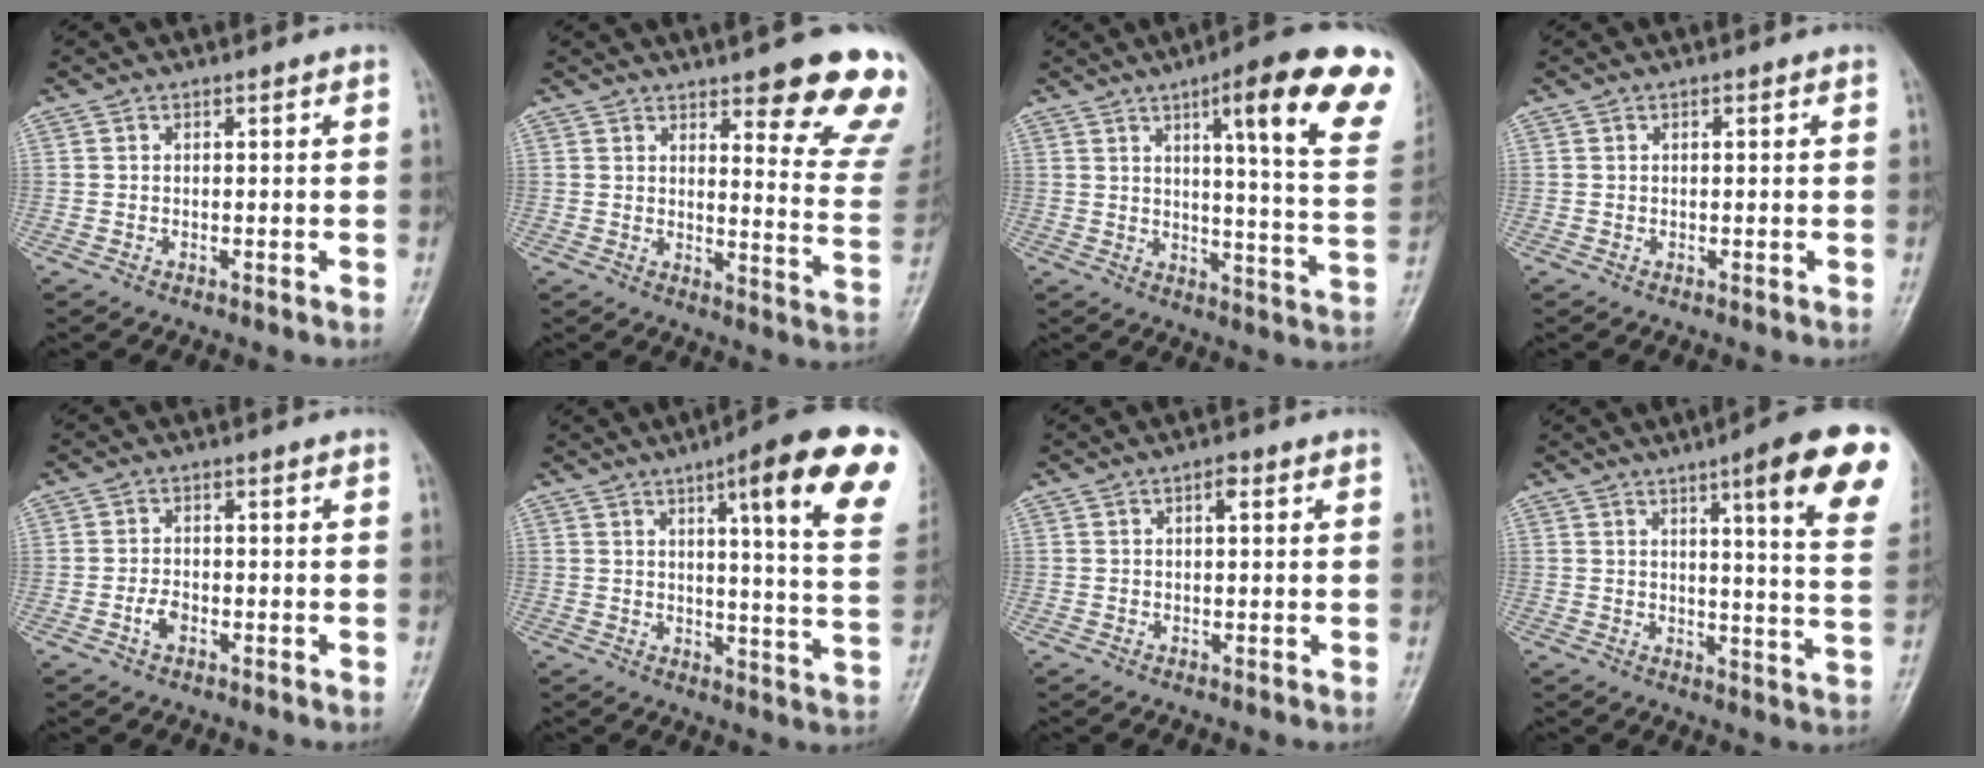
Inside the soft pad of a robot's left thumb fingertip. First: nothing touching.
{"total": 17.0, "force": [11.2, 4.3, 12.1], "torque": [-0.108, -0.073, 0.132]}
{"total": 21.0, "force": [10.3, 3.3, 18.0], "torque": [-0.217, -0.040, 0.130]}
{"total": 0.7, "force": [0.2, 0.4, 0.6], "torque": [-0.009, 0.001, 0.002]}
{"total": 2.8, "force": [-1.1, 1.6, 1.9], "torque": [-0.035, 0.010, -0.023]}
{"total": 19.4, "force": [9.1, 2.9, 16.8], "torque": [-0.197, -0.033, 0.112]}
{"total": 2.1, "force": [0.8, 0.9, 1.8], "torque": [-0.026, 0.002, 0.009]}
{"total": 16.9, "force": [8.4, 2.3, 14.5], "torque": [-0.160, -0.037, 0.101]}